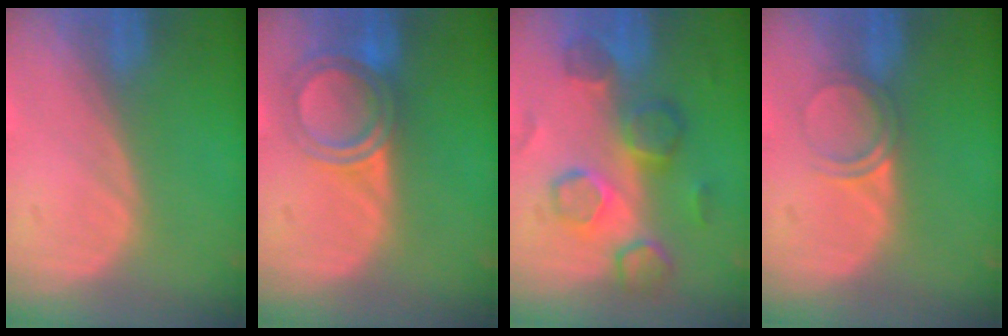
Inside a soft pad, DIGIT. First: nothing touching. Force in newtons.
{"total": 5.8, "press": 5.3, "slide": 2.4}
{"total": 8.8, "press": 8.5, "slide": 2.3}
{"total": 2.9, "press": 2.6, "slide": 1.1}